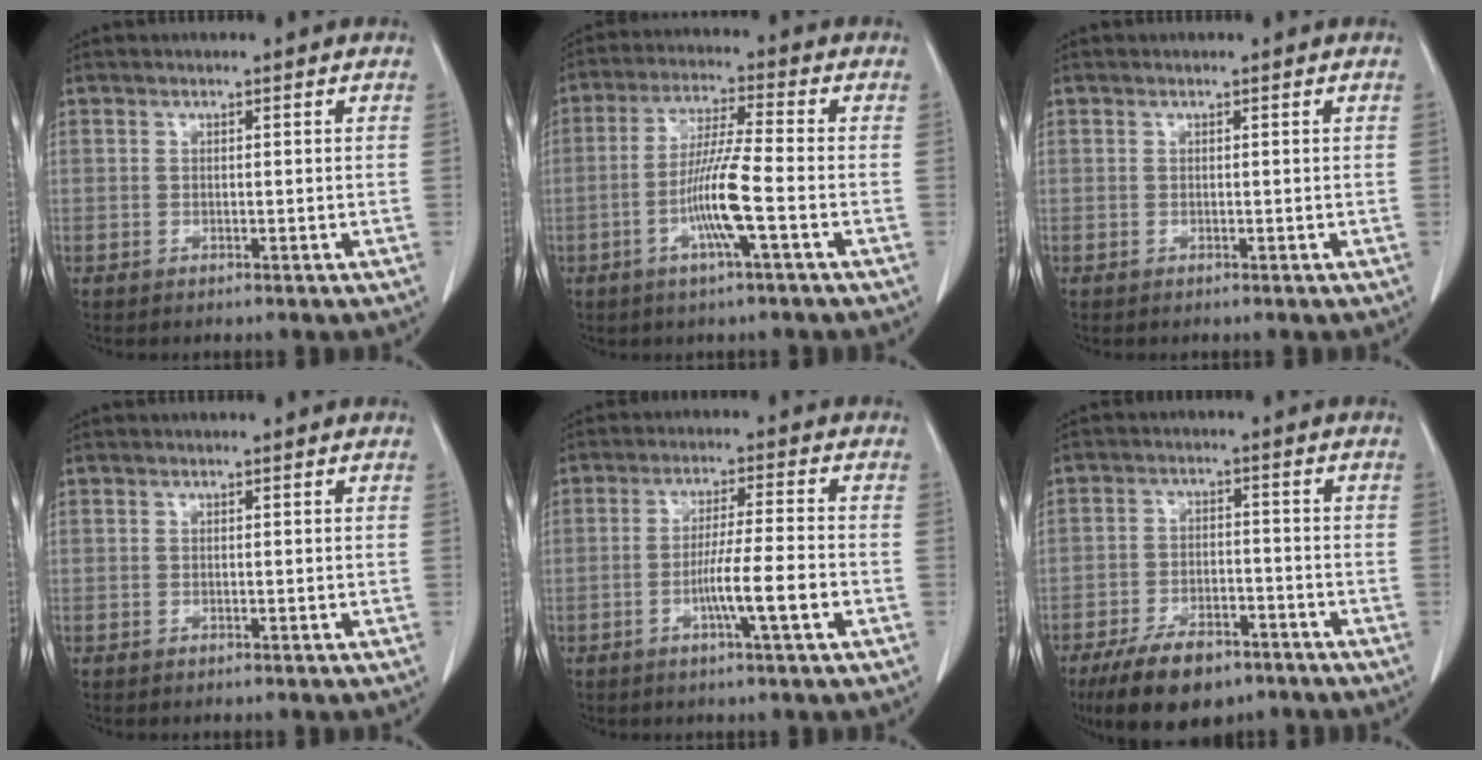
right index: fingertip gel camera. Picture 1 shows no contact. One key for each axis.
{"total": 8.9, "fx": -2.8, "fy": -0.4, "fz": 8.4, "tx": -0.165, "ty": -0.006, "tz": -0.056}
{"total": 0.0}
{"total": 0.0}
{"total": 7.5, "fx": -2.6, "fy": -0.4, "fz": 7.0, "tx": -0.121, "ty": -0.005, "tz": -0.047}
{"total": 10.3, "fx": -7.4, "fy": 4.5, "fz": 5.6, "tx": -0.097, "ty": -0.008, "tz": -0.124}